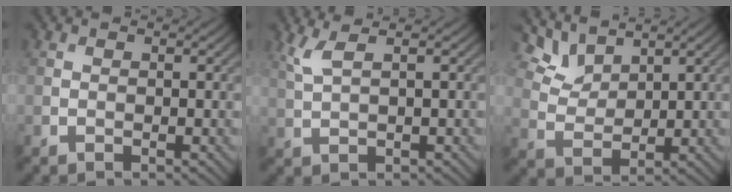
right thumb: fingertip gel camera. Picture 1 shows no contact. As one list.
[{"total": 2.9, "force": [1.6, 0.7, 2.3], "torque": [-0.052, 0.008, 0.039]}, {"total": 5.4, "force": [4.4, 2.2, 2.2], "torque": [-0.055, -0.008, 0.103]}]